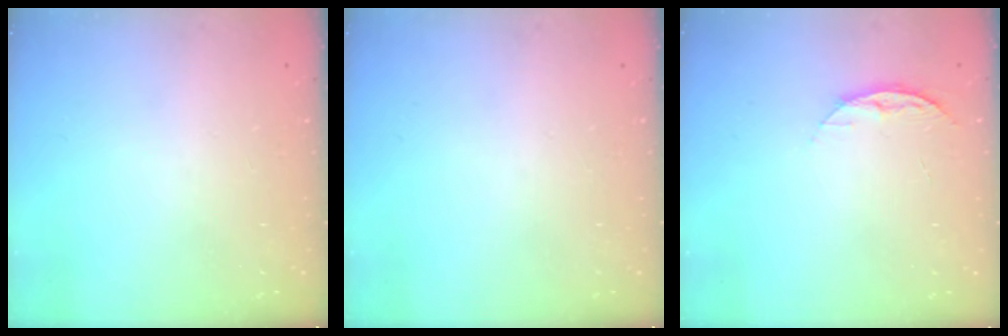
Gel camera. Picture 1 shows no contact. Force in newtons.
{"total": 0.0}
{"total": 7.2, "press": 7.2, "slide": 0.9}